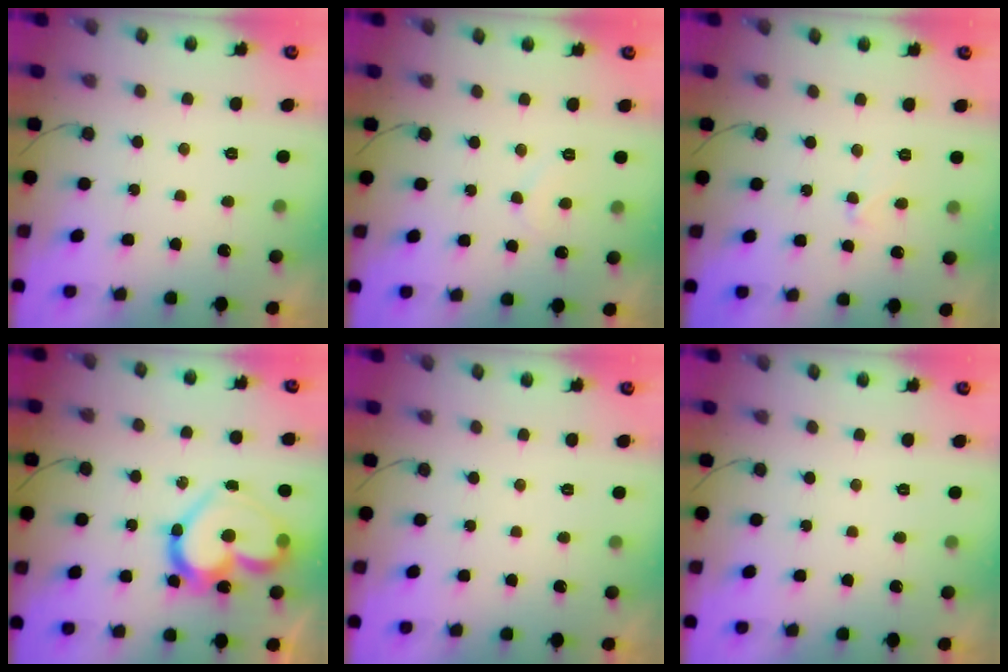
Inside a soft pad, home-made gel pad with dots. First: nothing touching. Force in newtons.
{"total": 5.2, "press": 5.2, "slide": 0.5}
{"total": 3.2, "press": 3.2, "slide": 0.4}
{"total": 18.6, "press": 18.5, "slide": 2.0}
{"total": 0.0}
{"total": 0.0}